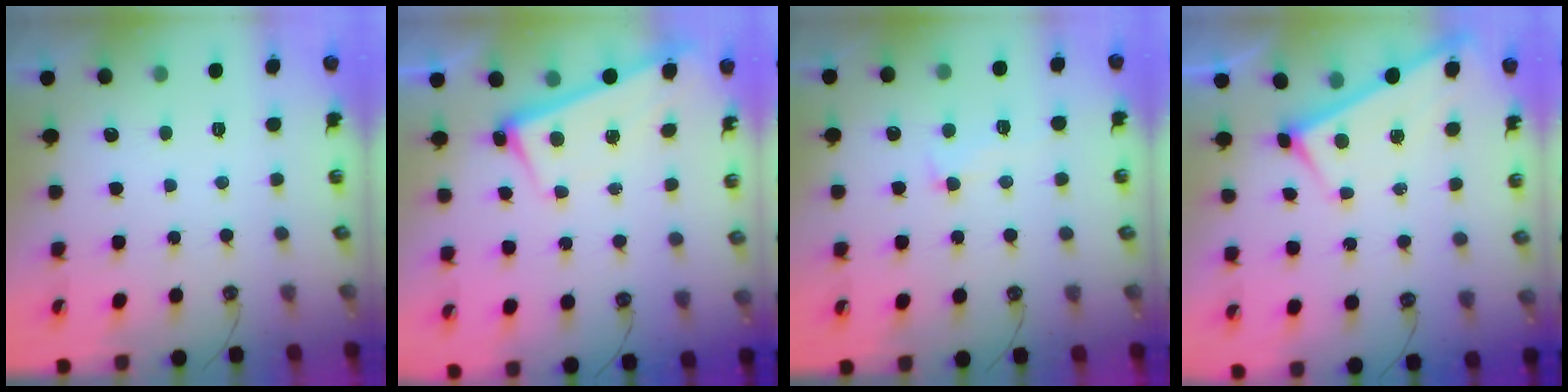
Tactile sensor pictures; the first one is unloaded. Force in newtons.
{"total": 2.8, "press": 2.6, "slide": 1.1}
{"total": 2.4, "press": 2.2, "slide": 1.0}
{"total": 3.0, "press": 3.0, "slide": 0.3}